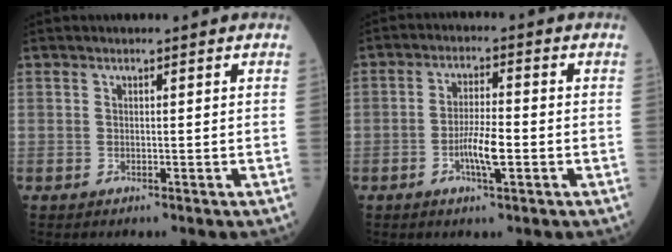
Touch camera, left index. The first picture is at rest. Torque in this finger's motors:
{"motor_torque": [0.79, 0.36, 0.16, 0.04]}